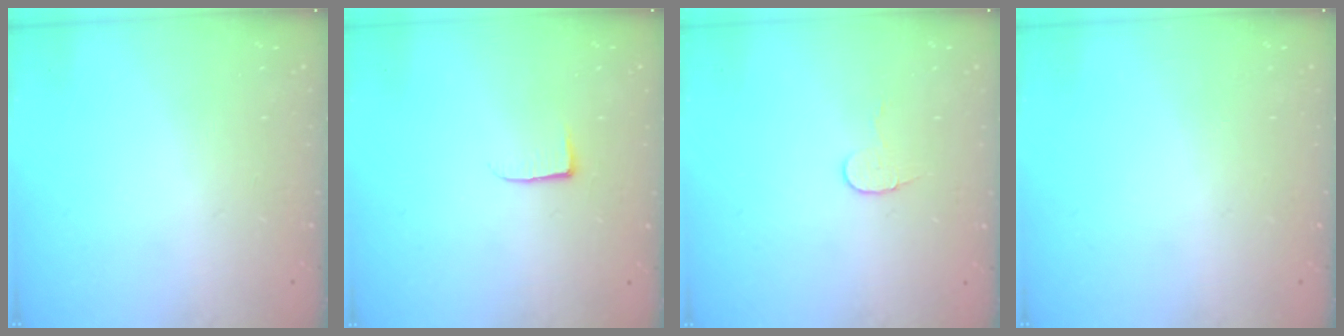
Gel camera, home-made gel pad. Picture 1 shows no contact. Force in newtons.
{"total": 3.7, "press": 3.7, "slide": 0.5}
{"total": 5.6, "press": 5.6, "slide": 0.5}
{"total": 0.0}